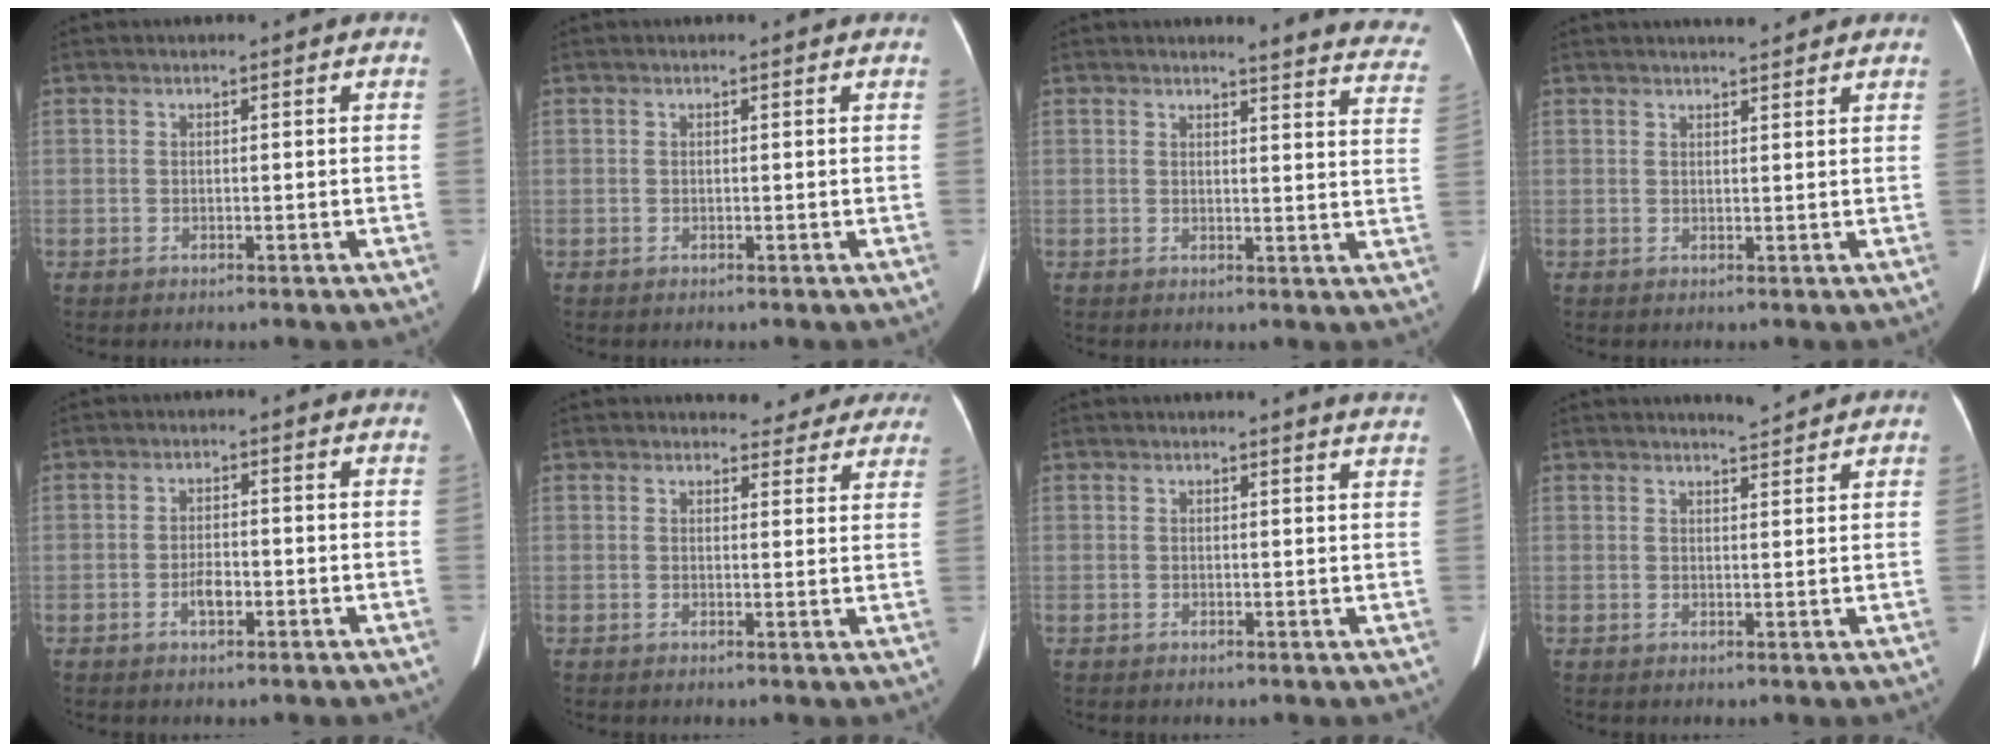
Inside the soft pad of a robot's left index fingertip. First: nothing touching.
{"total": 0.0}
{"total": 12.9, "force": [12.6, 1.0, 2.9], "torque": [-0.003, -0.091, 0.101]}
{"total": 4.0, "force": [3.6, 0.6, 1.5], "torque": [-0.021, 0.014, 0.048]}
{"total": 2.5, "force": [-1.3, 0.8, 2.0], "torque": [-0.036, 0.003, -0.022]}
{"total": 8.1, "force": [7.6, 2.7, 0.8], "torque": [0.022, -0.008, 0.065]}
{"total": 4.7, "force": [4.5, -0.3, 1.3], "torque": [-0.014, -0.012, 0.025]}
{"total": 2.7, "force": [2.7, -0.2, 0.3], "torque": [-0.011, -0.004, 0.042]}